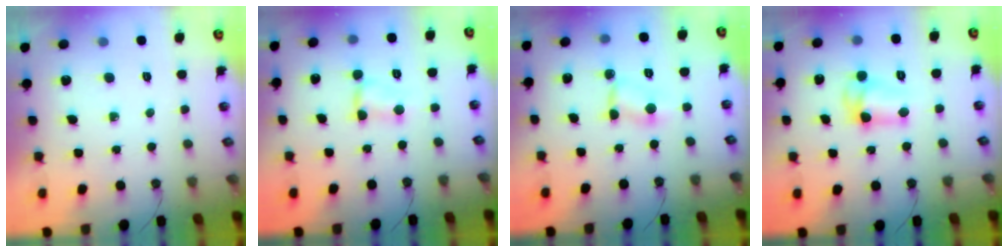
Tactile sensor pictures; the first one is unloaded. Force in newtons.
{"total": 1.4, "press": 1.3, "slide": 0.4}
{"total": 1.9, "press": 1.9, "slide": 0.2}
{"total": 7.0, "press": 6.9, "slide": 0.8}